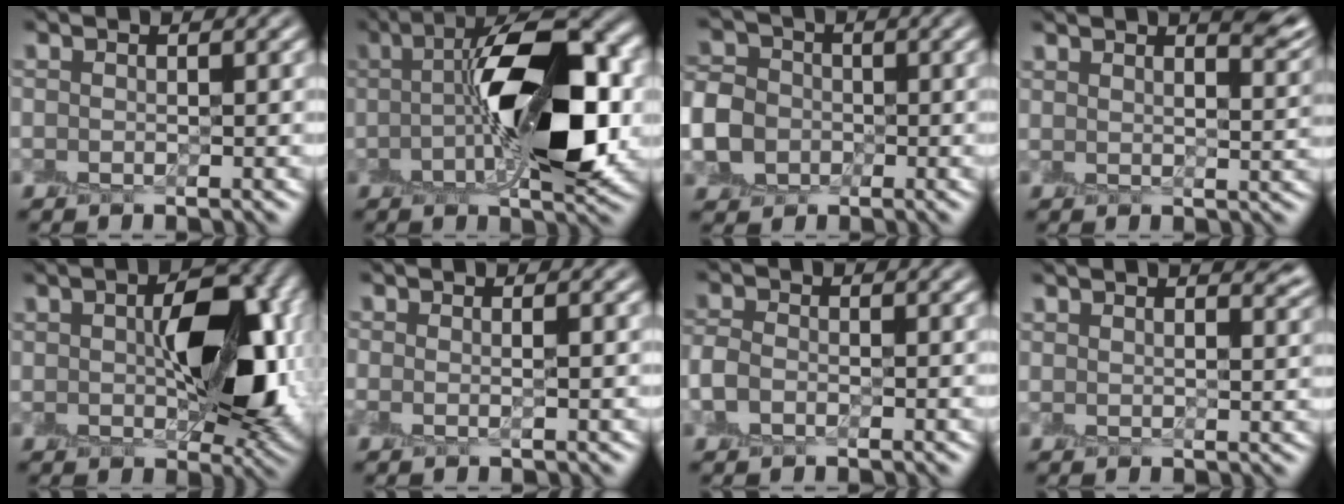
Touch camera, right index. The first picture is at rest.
{"total": 12.6, "force": [0.0, 4.6, 11.8], "torque": [-0.185, 0.014, -0.005]}
{"total": 4.2, "force": [-1.1, 3.7, 1.5], "torque": [-0.040, 0.000, -0.027]}
{"total": 6.0, "force": [4.2, 2.2, 3.8], "torque": [-0.016, 0.030, 0.036]}
{"total": 9.3, "force": [1.1, 4.7, 7.9], "torque": [-0.123, 0.008, 0.025]}
{"total": 1.1, "force": [0.0, 0.3, 1.1], "torque": [-0.017, -0.001, -0.003]}
{"total": 1.6, "force": [-0.7, 1.2, 0.8], "torque": [-0.018, 0.006, -0.014]}
{"total": 3.8, "force": [2.7, 1.5, 2.2], "torque": [-0.003, 0.018, 0.018]}